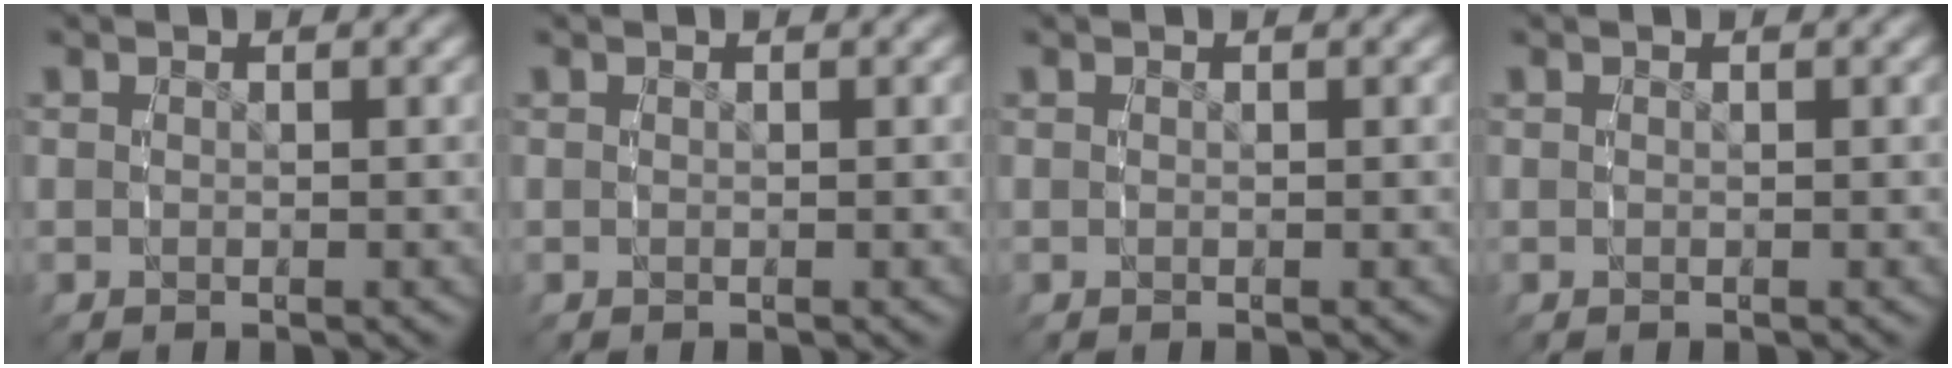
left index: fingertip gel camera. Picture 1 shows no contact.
{"total": 0.0}
{"total": 0.0}
{"total": 0.0}